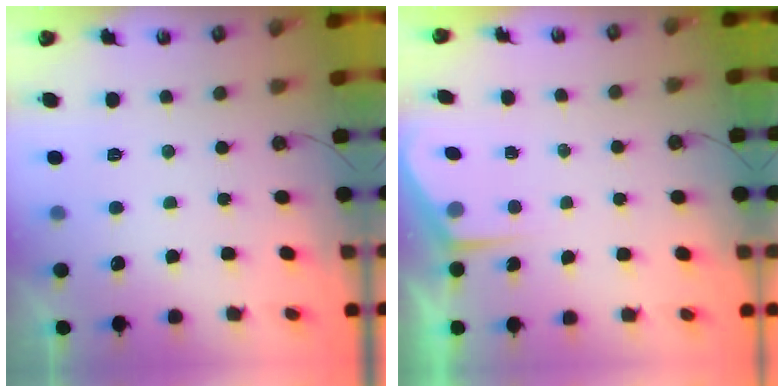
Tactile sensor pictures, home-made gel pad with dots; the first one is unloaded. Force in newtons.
{"total": 2.7, "press": 2.7, "slide": 0.4}